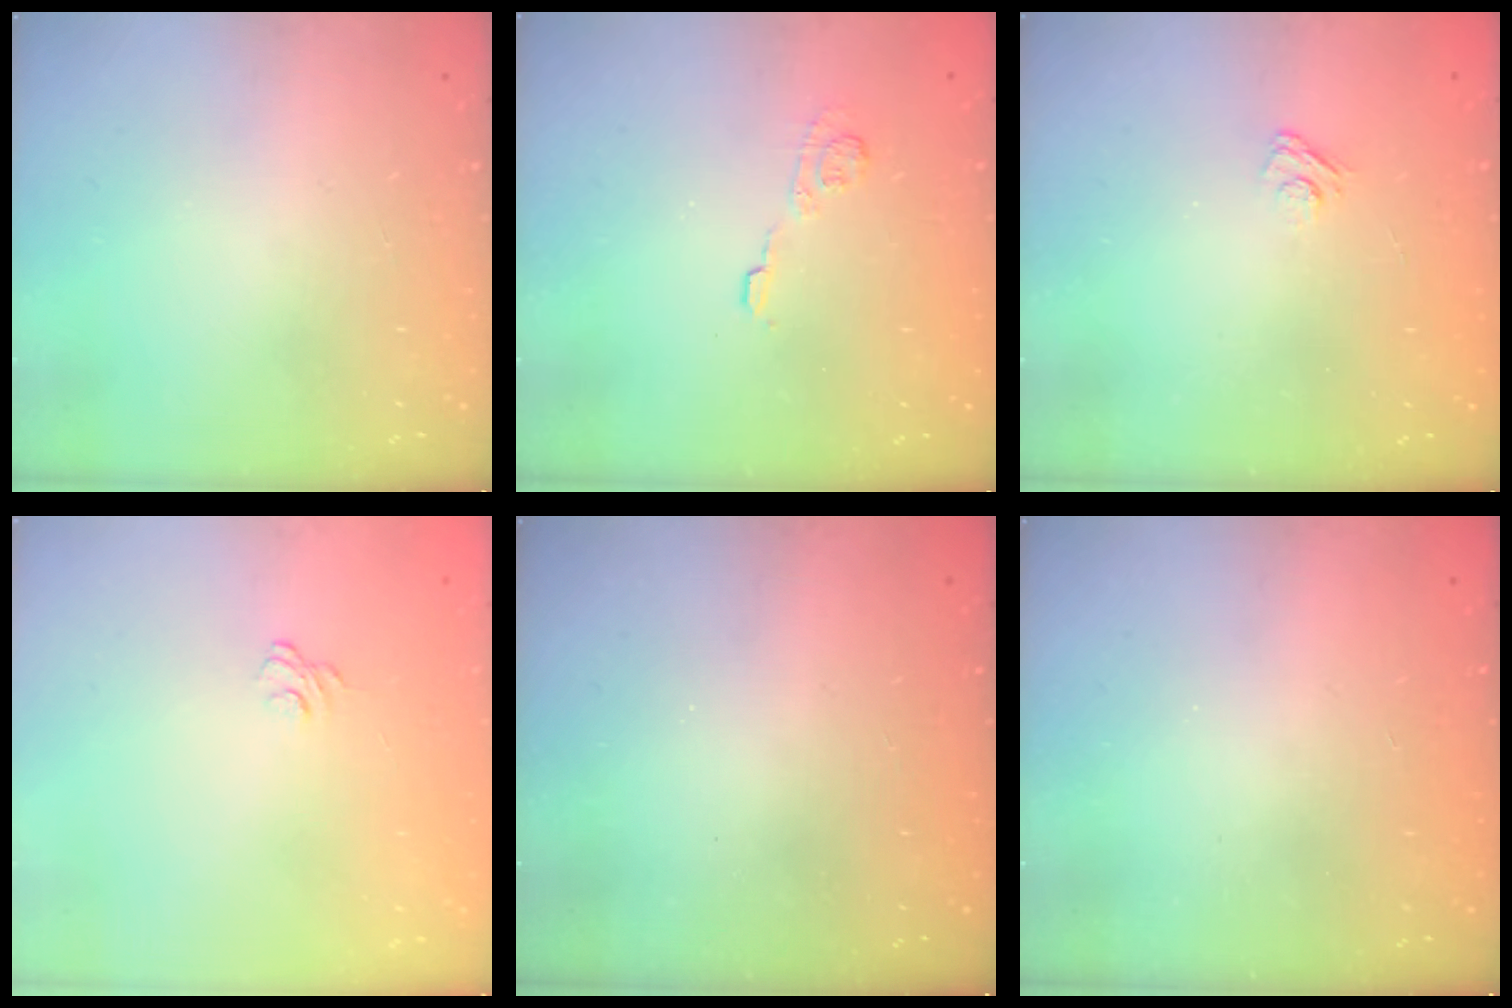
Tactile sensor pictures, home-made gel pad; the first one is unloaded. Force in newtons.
{"total": 5.2, "press": 5.1, "slide": 0.9}
{"total": 3.1, "press": 2.8, "slide": 1.3}
{"total": 3.7, "press": 3.5, "slide": 1.2}
{"total": 2.3, "press": 2.2, "slide": 0.8}
{"total": 2.3, "press": 2.2, "slide": 0.7}